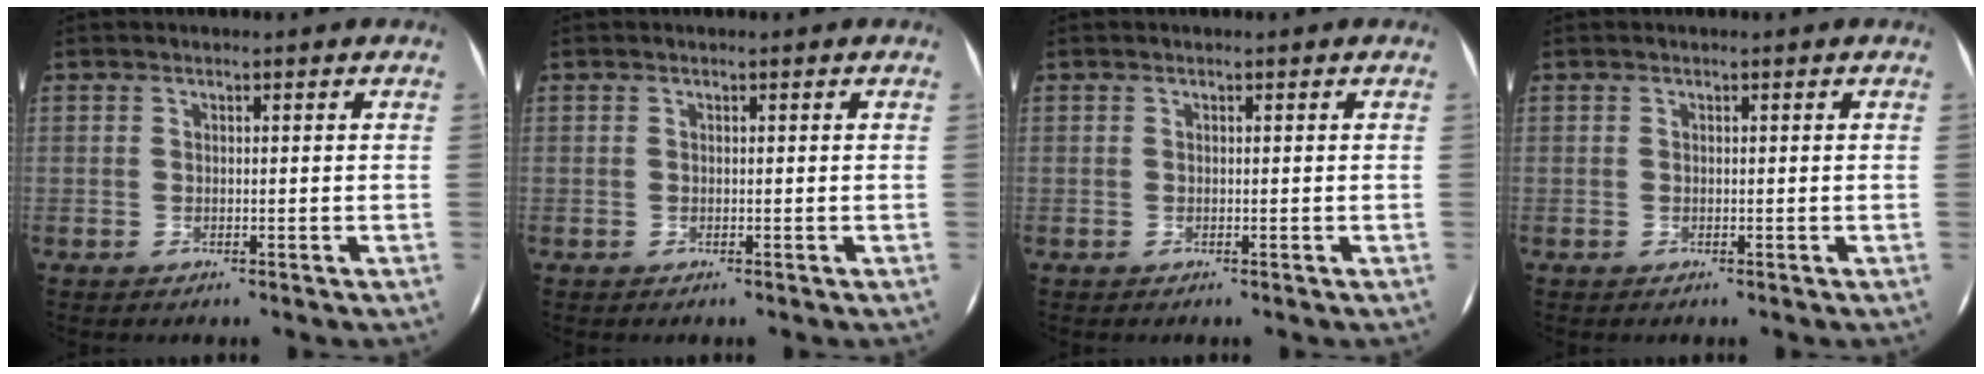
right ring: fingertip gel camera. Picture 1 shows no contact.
{"total": 0.0}
{"total": 0.0}
{"total": 0.0}